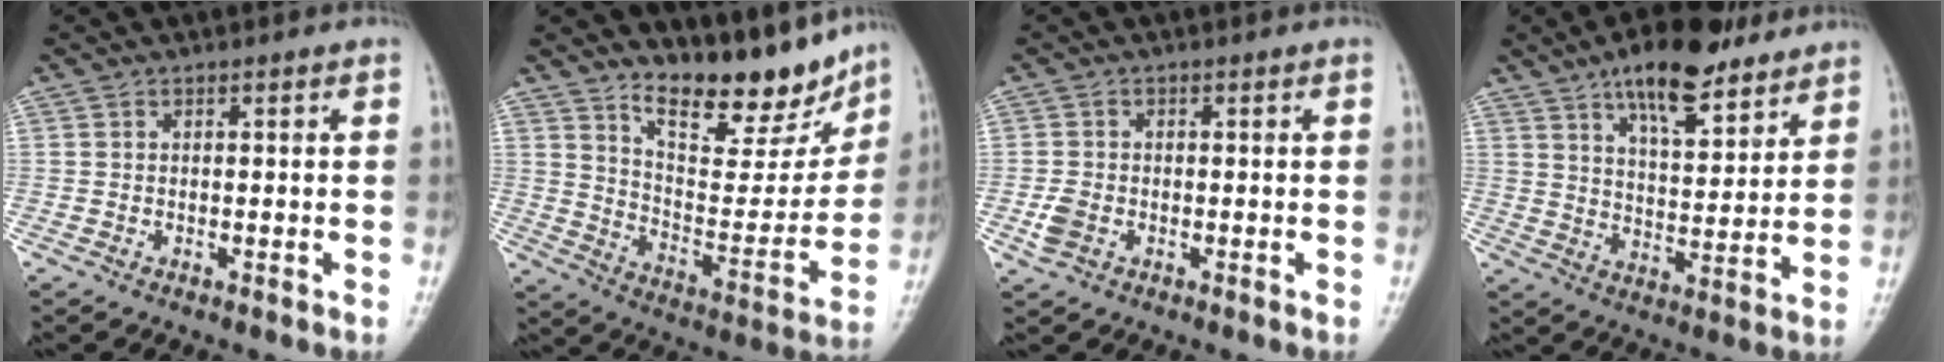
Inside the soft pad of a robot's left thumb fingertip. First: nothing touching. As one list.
[{"total": 16.7, "force": [13.1, 5.8, 8.6], "torque": [-0.082, -0.087, 0.217]}, {"total": 3.5, "force": [-1.3, 2.4, 2.1], "torque": [-0.048, 0.006, -0.023]}, {"total": 14.8, "force": [9.9, 5.5, 9.6], "torque": [-0.119, -0.046, 0.160]}]